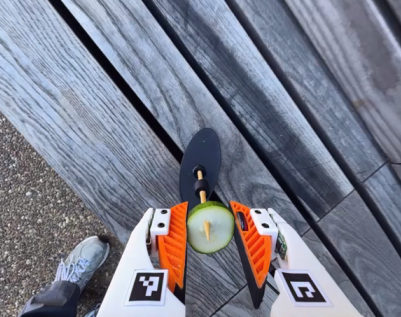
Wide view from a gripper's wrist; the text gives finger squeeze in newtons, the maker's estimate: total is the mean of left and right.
{"total": 11.4, "left": 11.2, "right": 11.5}